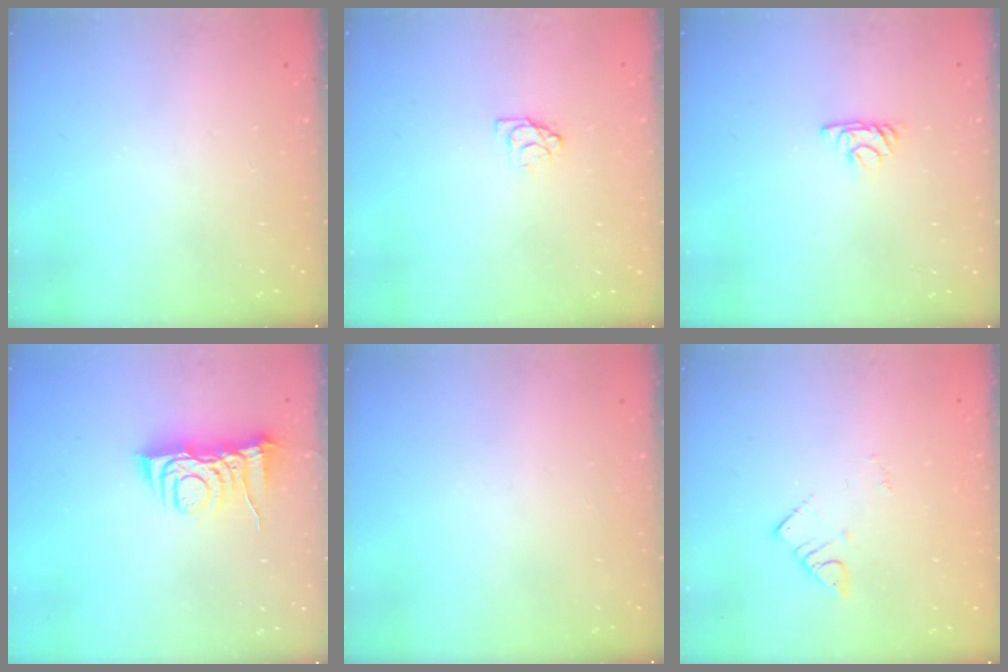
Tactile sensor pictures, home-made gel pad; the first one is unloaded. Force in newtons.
{"total": 3.6, "press": 3.6, "slide": 0.4}
{"total": 4.3, "press": 4.3, "slide": 0.7}
{"total": 8.3, "press": 8.2, "slide": 1.1}
{"total": 0.0}
{"total": 2.7, "press": 2.7, "slide": 0.1}